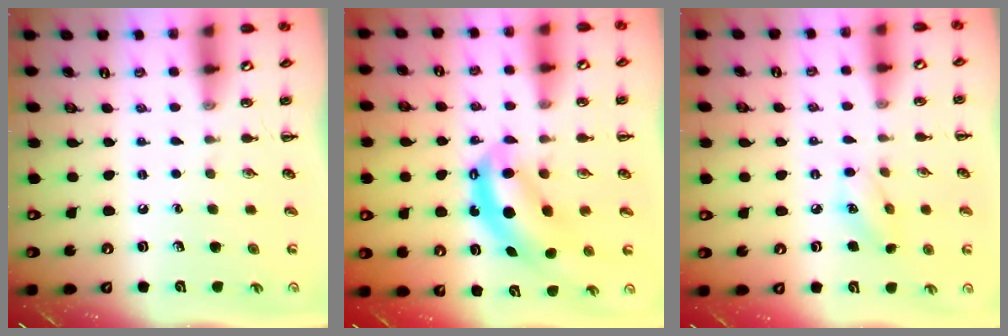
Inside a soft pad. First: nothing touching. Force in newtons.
{"total": 6.8, "press": 6.6, "slide": 1.7}
{"total": 6.0, "press": 5.9, "slide": 1.2}